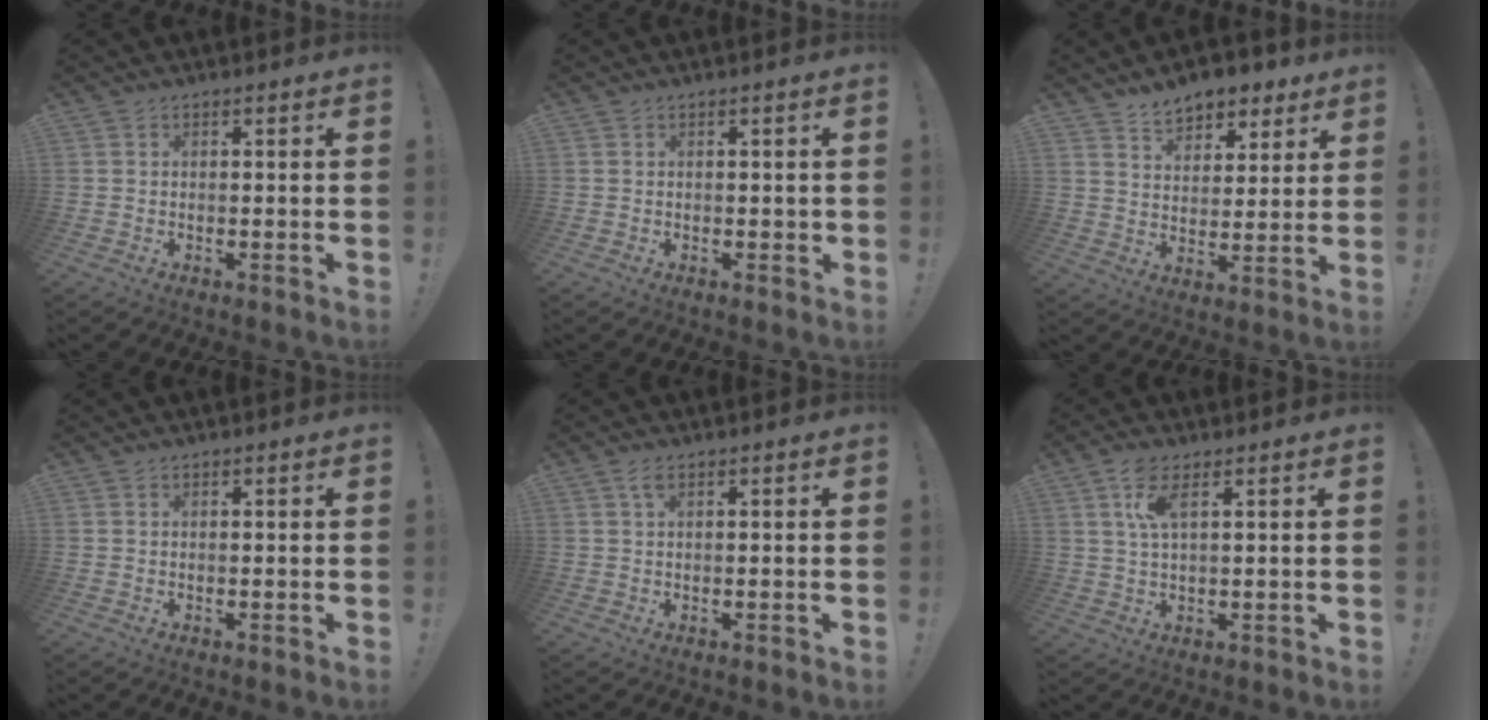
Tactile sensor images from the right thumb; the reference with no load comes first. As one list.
[{"total": 0.8, "force": [0.3, 0.6, 0.4], "torque": [0.000, 0.000, 0.004]}, {"total": 9.1, "force": [7.0, 5.0, 3.2], "torque": [-0.047, -0.044, 0.131]}, {"total": 0.0}, {"total": 2.0, "force": [0.9, 0.7, 1.6], "torque": [-0.032, 0.001, 0.015]}, {"total": 6.5, "force": [2.9, 2.1, 5.5], "torque": [-0.103, 0.000, 0.051]}]